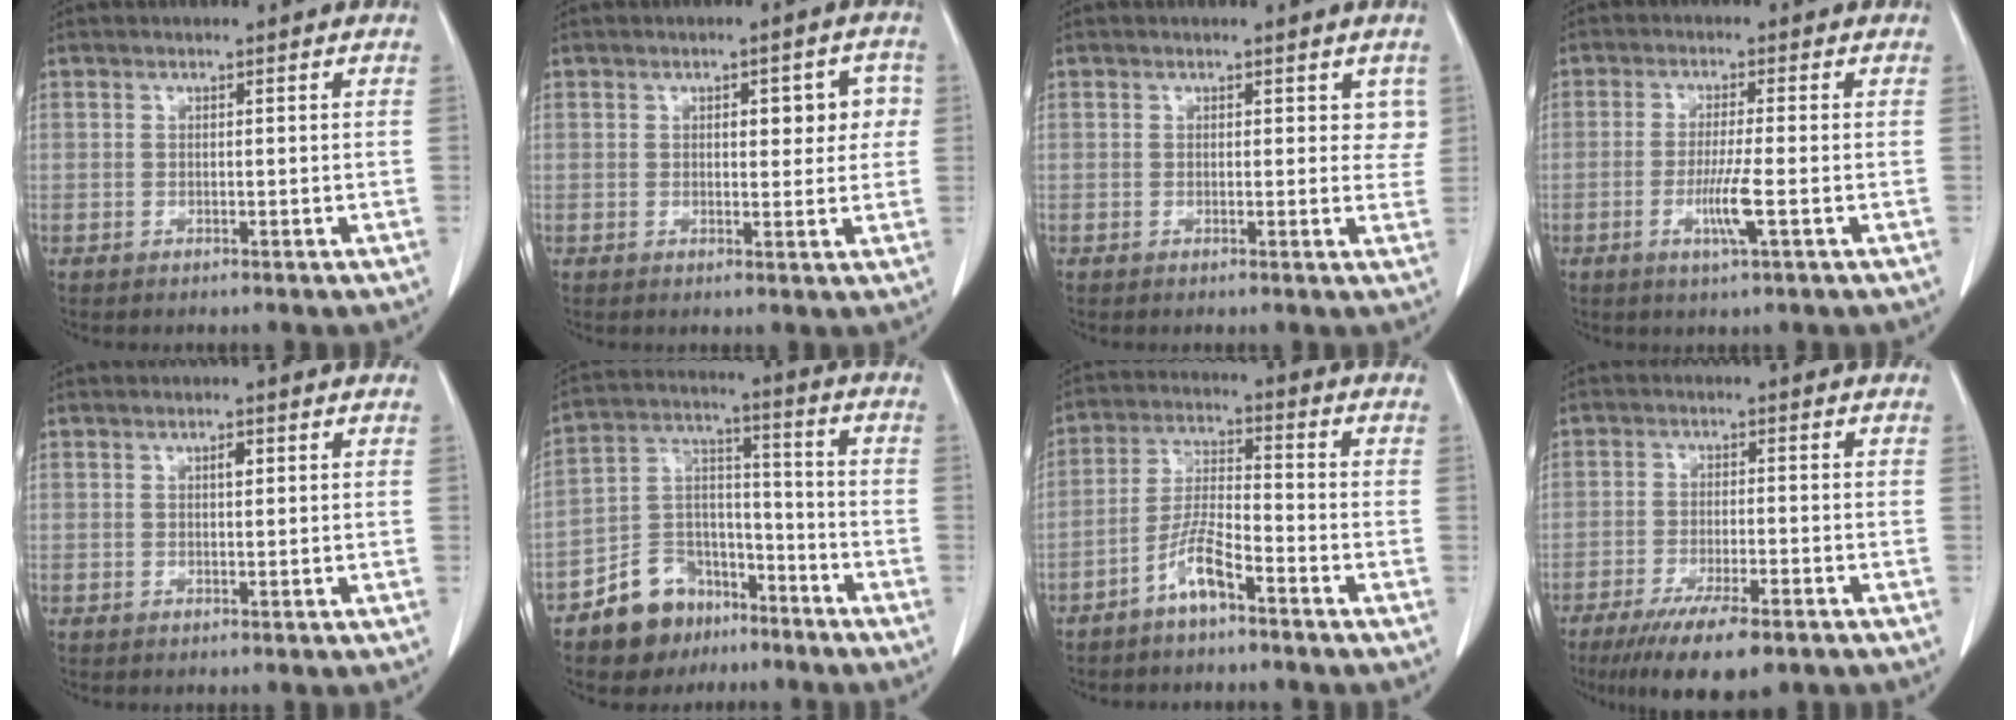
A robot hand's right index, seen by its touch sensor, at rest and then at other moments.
{"total": 5.4, "force": [1.2, 2.4, 4.7], "torque": [-0.048, 0.017, 0.016]}
{"total": 2.5, "force": [1.4, 1.7, 1.3], "torque": [0.003, -0.001, 0.012]}
{"total": 4.9, "force": [-1.6, -0.4, 4.7], "torque": [-0.090, -0.012, -0.031]}
{"total": 1.2, "force": [0.4, 0.4, 1.0], "torque": [-0.017, 0.002, 0.005]}
{"total": 11.6, "force": [-8.2, 7.5, 3.4], "torque": [-0.066, 0.044, -0.136]}
{"total": 6.3, "force": [-4.2, 1.1, 4.6], "torque": [-0.103, 0.005, -0.081]}
{"total": 10.6, "force": [-7.3, 2.0, 7.4], "torque": [-0.117, -0.021, -0.112]}